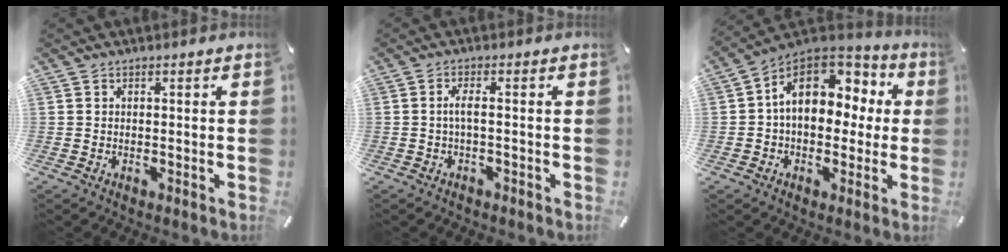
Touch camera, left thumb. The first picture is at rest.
{"total": 2.7, "force": [-0.5, 0.6, 2.6], "torque": [-0.055, 0.001, -0.012]}
{"total": 14.7, "force": [3.1, 10.6, 9.7], "torque": [-0.147, -0.007, 0.059]}